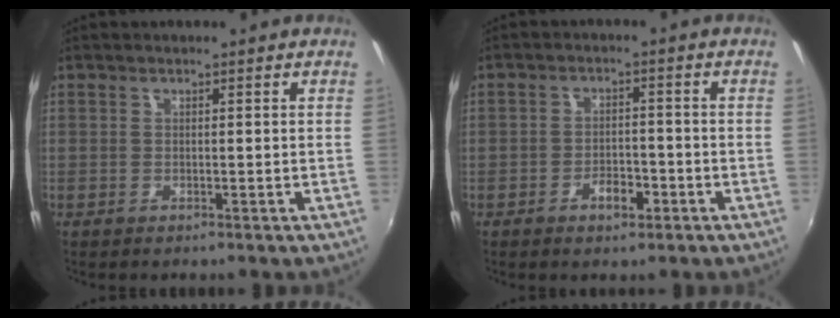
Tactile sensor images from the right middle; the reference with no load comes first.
{"total": 3.7, "force": [-2.1, 2.0, 2.3], "torque": [-0.043, 0.001, -0.032]}